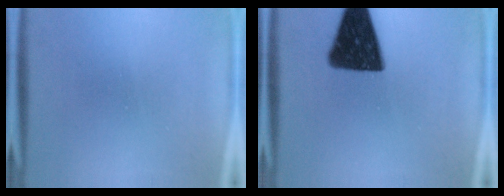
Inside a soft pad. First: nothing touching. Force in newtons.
{"total": 15.4}